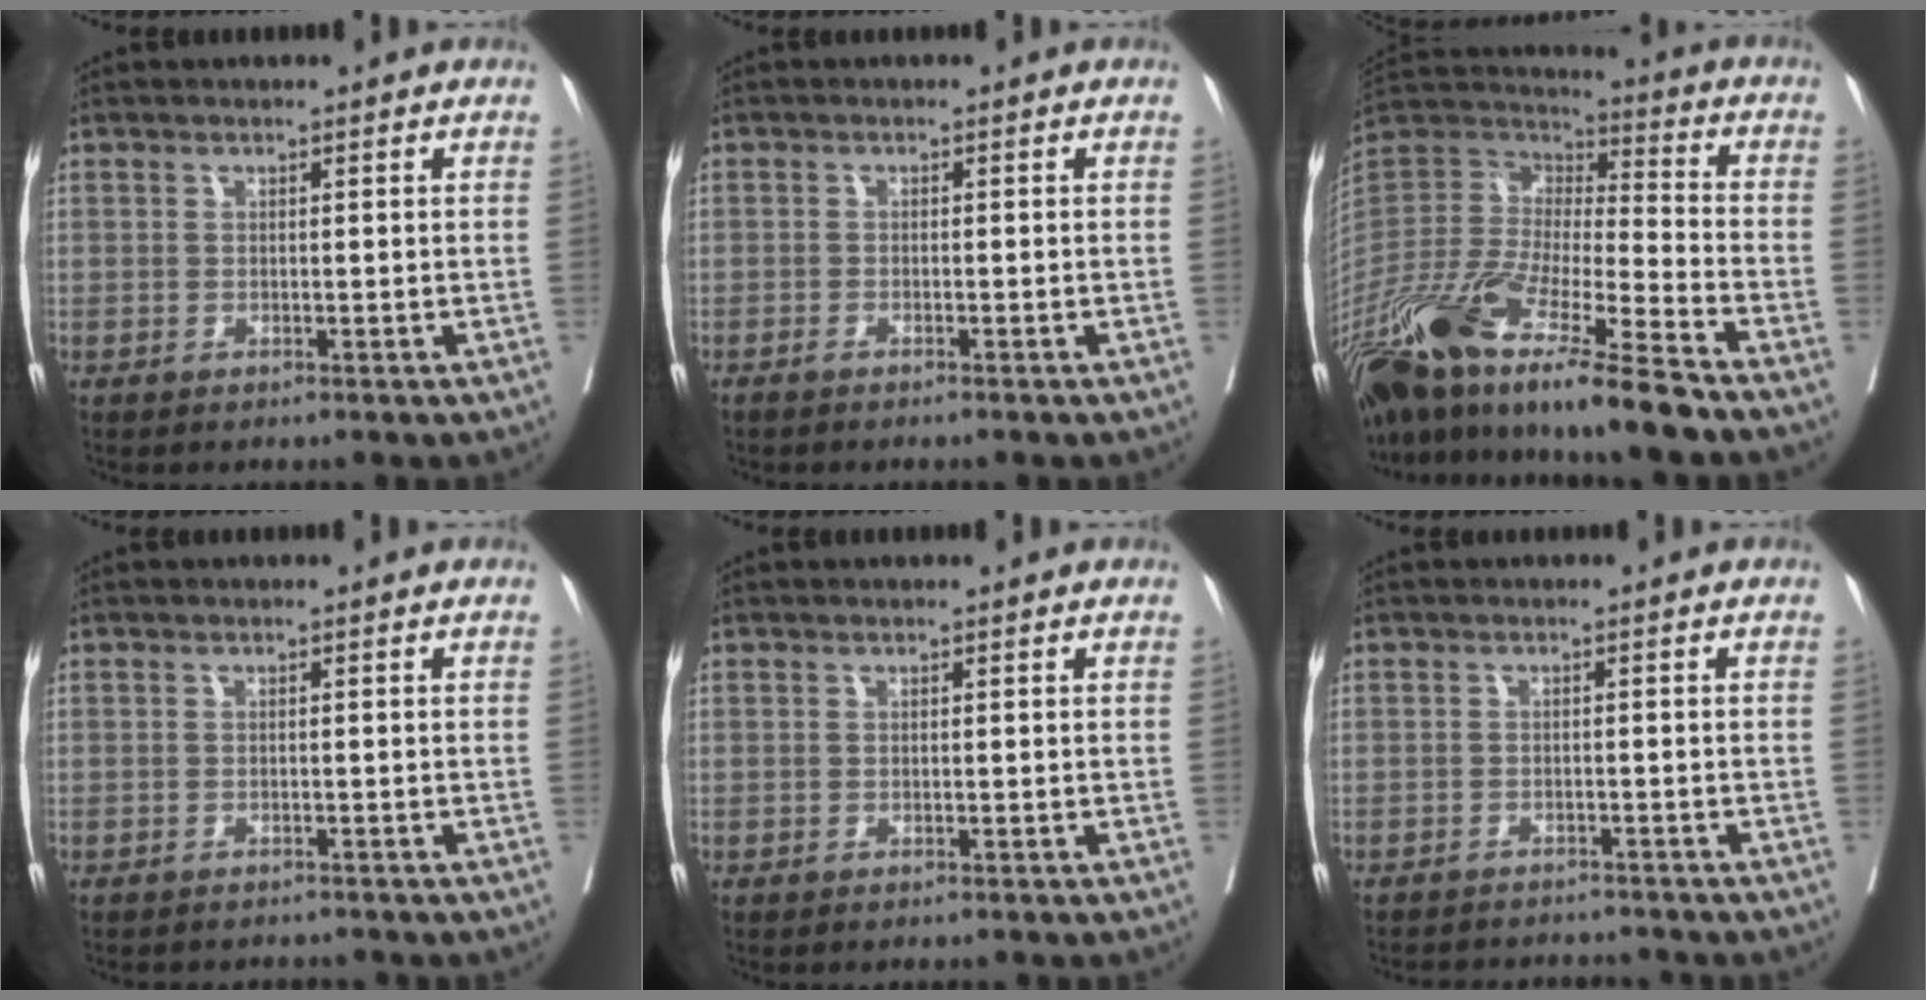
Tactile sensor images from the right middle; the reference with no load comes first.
{"total": 1.7, "force": [-1.5, 0.1, 0.8], "torque": [-0.013, -0.002, -0.020]}
{"total": 25.5, "force": [-17.7, 2.6, 18.1], "torque": [-0.376, -0.064, -0.332]}
{"total": 4.3, "force": [-4.2, 0.7, 0.6], "torque": [-0.001, -0.007, -0.053]}
{"total": 2.0, "force": [-1.8, 0.2, 0.7], "torque": [-0.011, -0.001, -0.023]}
{"total": 7.9, "force": [-7.7, 1.2, 1.2], "torque": [-0.016, 0.003, -0.099]}